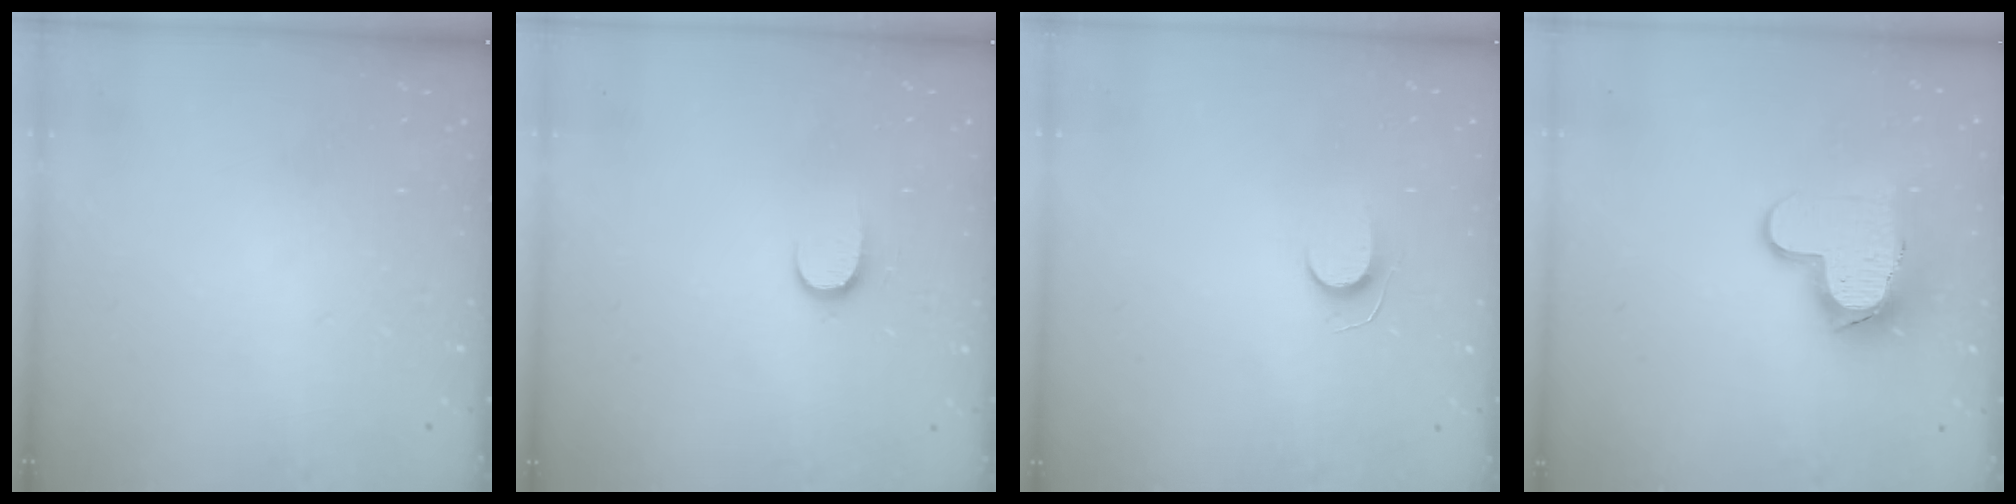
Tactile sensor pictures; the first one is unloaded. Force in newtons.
{"total": 5.4, "press": 5.4, "slide": 0.5}
{"total": 5.6, "press": 5.6, "slide": 0.5}
{"total": 11.7, "press": 11.7, "slide": 1.0}